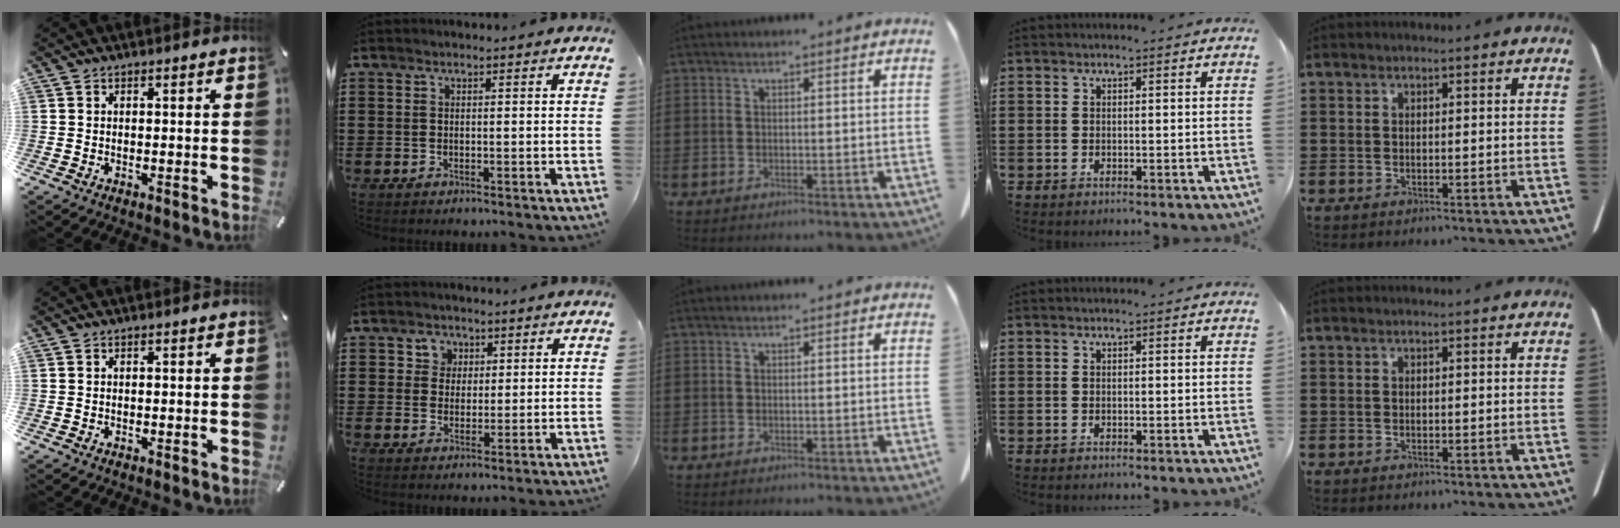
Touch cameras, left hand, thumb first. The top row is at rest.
{"index": {"total": 3.2, "force": [1.5, 2.8, 0.1], "torque": [-0.011, 0.007, 0.025]}}